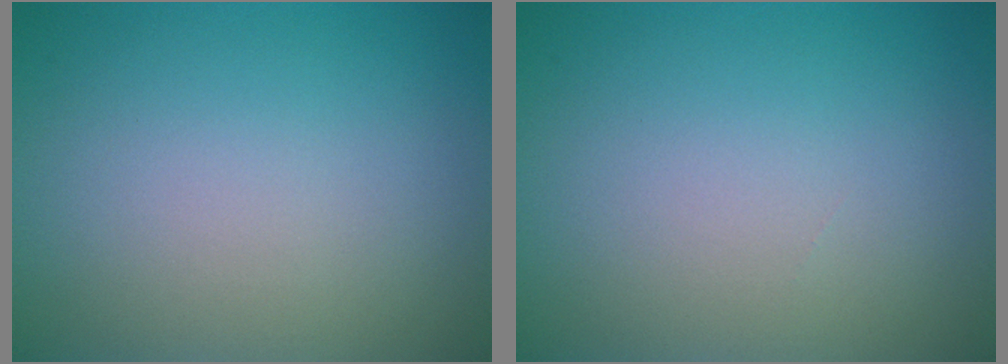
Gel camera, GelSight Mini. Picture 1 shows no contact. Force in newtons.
{"total": 0.0}